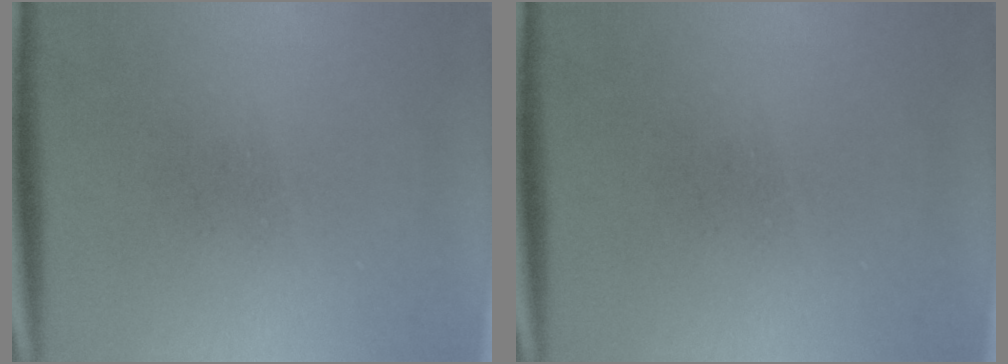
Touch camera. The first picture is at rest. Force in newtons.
{"total": 0.0}